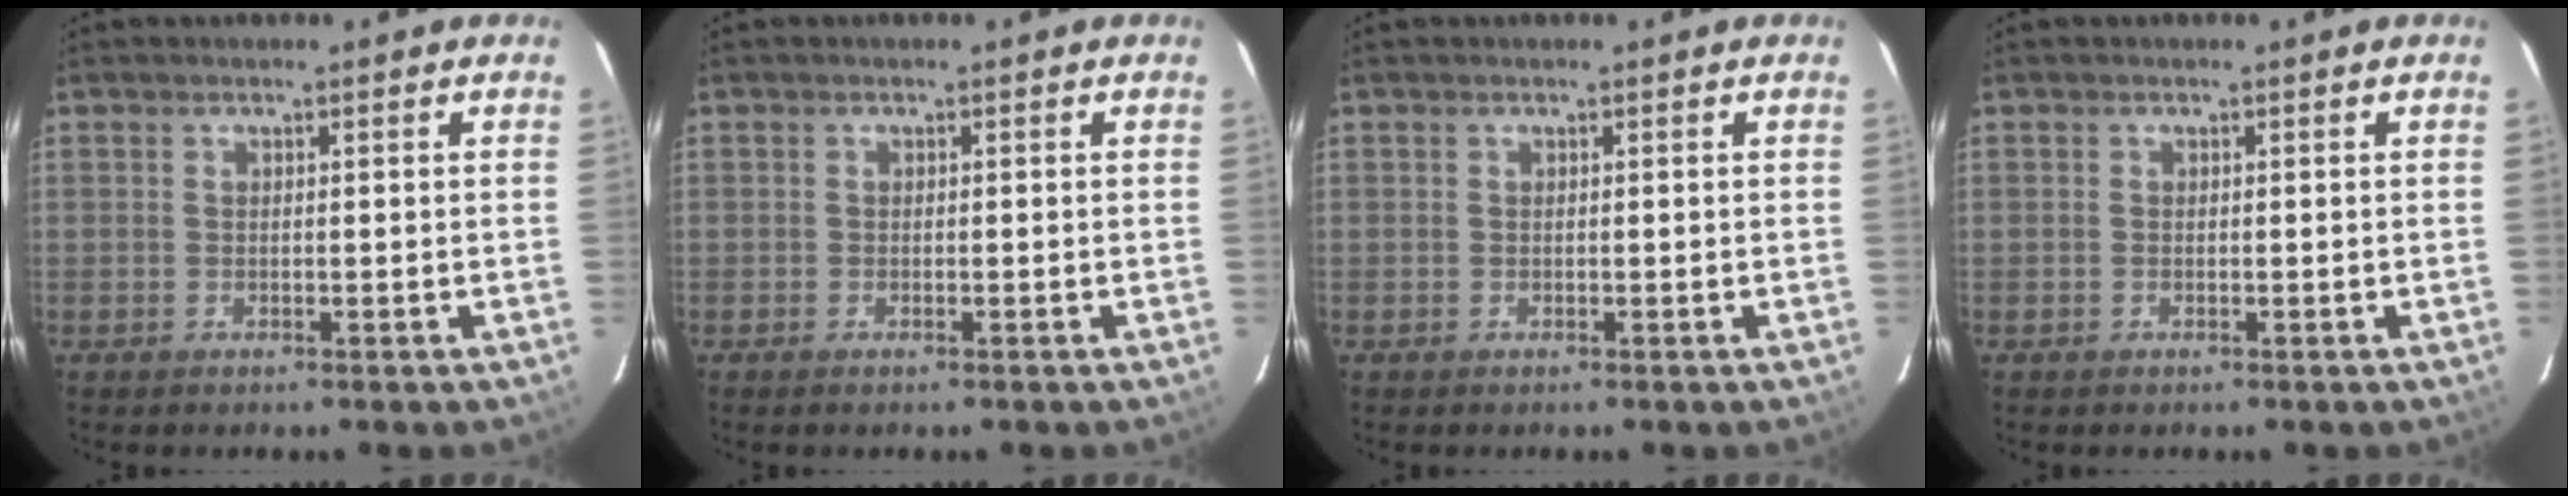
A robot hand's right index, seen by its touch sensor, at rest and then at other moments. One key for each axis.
{"total": 0.5, "fx": -0.4, "fy": 0.2, "fz": 0.3, "tx": -0.006, "ty": -0.001, "tz": -0.009}
{"total": 0.0}
{"total": 0.0}